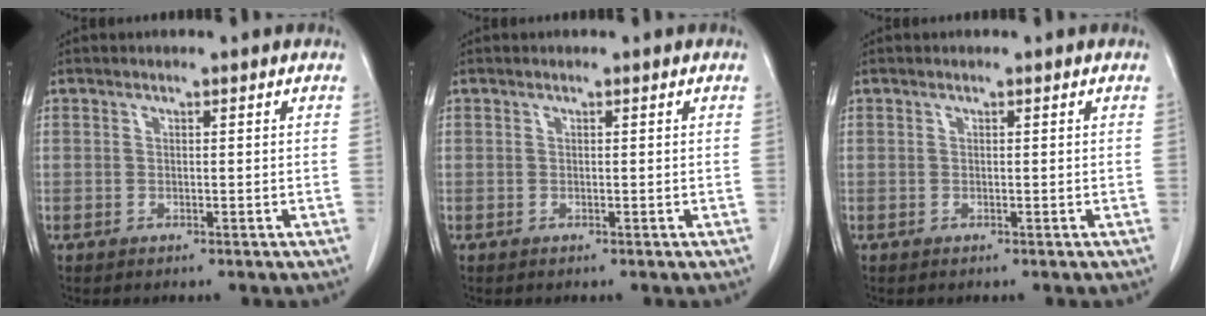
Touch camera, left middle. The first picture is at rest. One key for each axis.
{"total": 0.0}
{"total": 0.0}